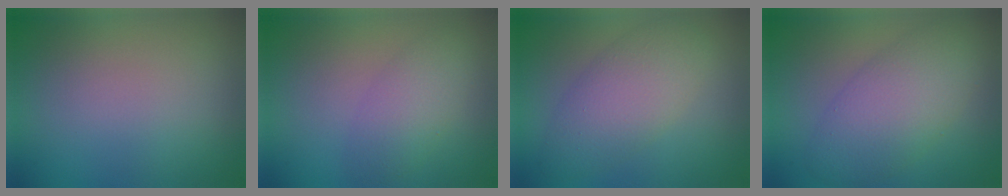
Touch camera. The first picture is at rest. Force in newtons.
{"total": 3.0, "press": 3.0, "slide": 0.1}
{"total": 5.0, "press": 5.0, "slide": 0.1}
{"total": 6.3, "press": 6.3, "slide": 0.2}